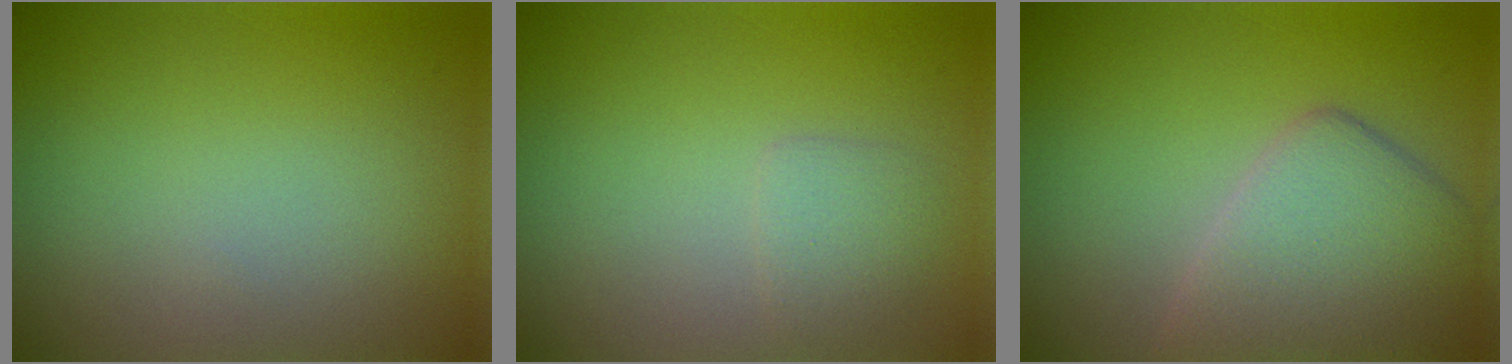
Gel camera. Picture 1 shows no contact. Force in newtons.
{"total": 1.3, "press": 1.3, "slide": 0.1}
{"total": 5.2, "press": 5.2, "slide": 0.3}